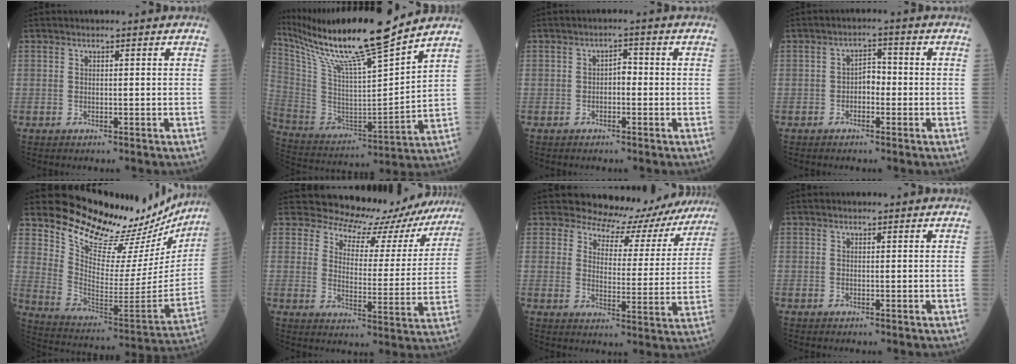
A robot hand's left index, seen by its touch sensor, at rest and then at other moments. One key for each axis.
{"total": 20.2, "fx": 16.6, "fy": -0.4, "fz": 11.6, "tx": -0.223, "ty": -0.017, "tz": 0.296}
{"total": 1.7, "fx": -0.6, "fy": 0.8, "fz": 1.4, "tx": -0.012, "ty": 0.004, "tz": -0.015}
{"total": 2.7, "fx": -0.9, "fy": 1.5, "fz": 2.1, "tx": -0.026, "ty": 0.008, "tz": -0.021}
{"total": 24.3, "fx": 22.4, "fy": 6.3, "fz": 7.0, "tx": -0.101, "ty": -0.093, "tz": 0.303}
{"total": 17.0, "fx": 15.8, "fy": 5.4, "fz": 3.2, "tx": -0.021, "ty": -0.053, "tz": 0.169}
{"total": 15.0, "fx": 14.1, "fy": 4.7, "fz": 2.1, "tx": -0.004, "ty": -0.044, "tz": 0.146}
{"total": 0.0}